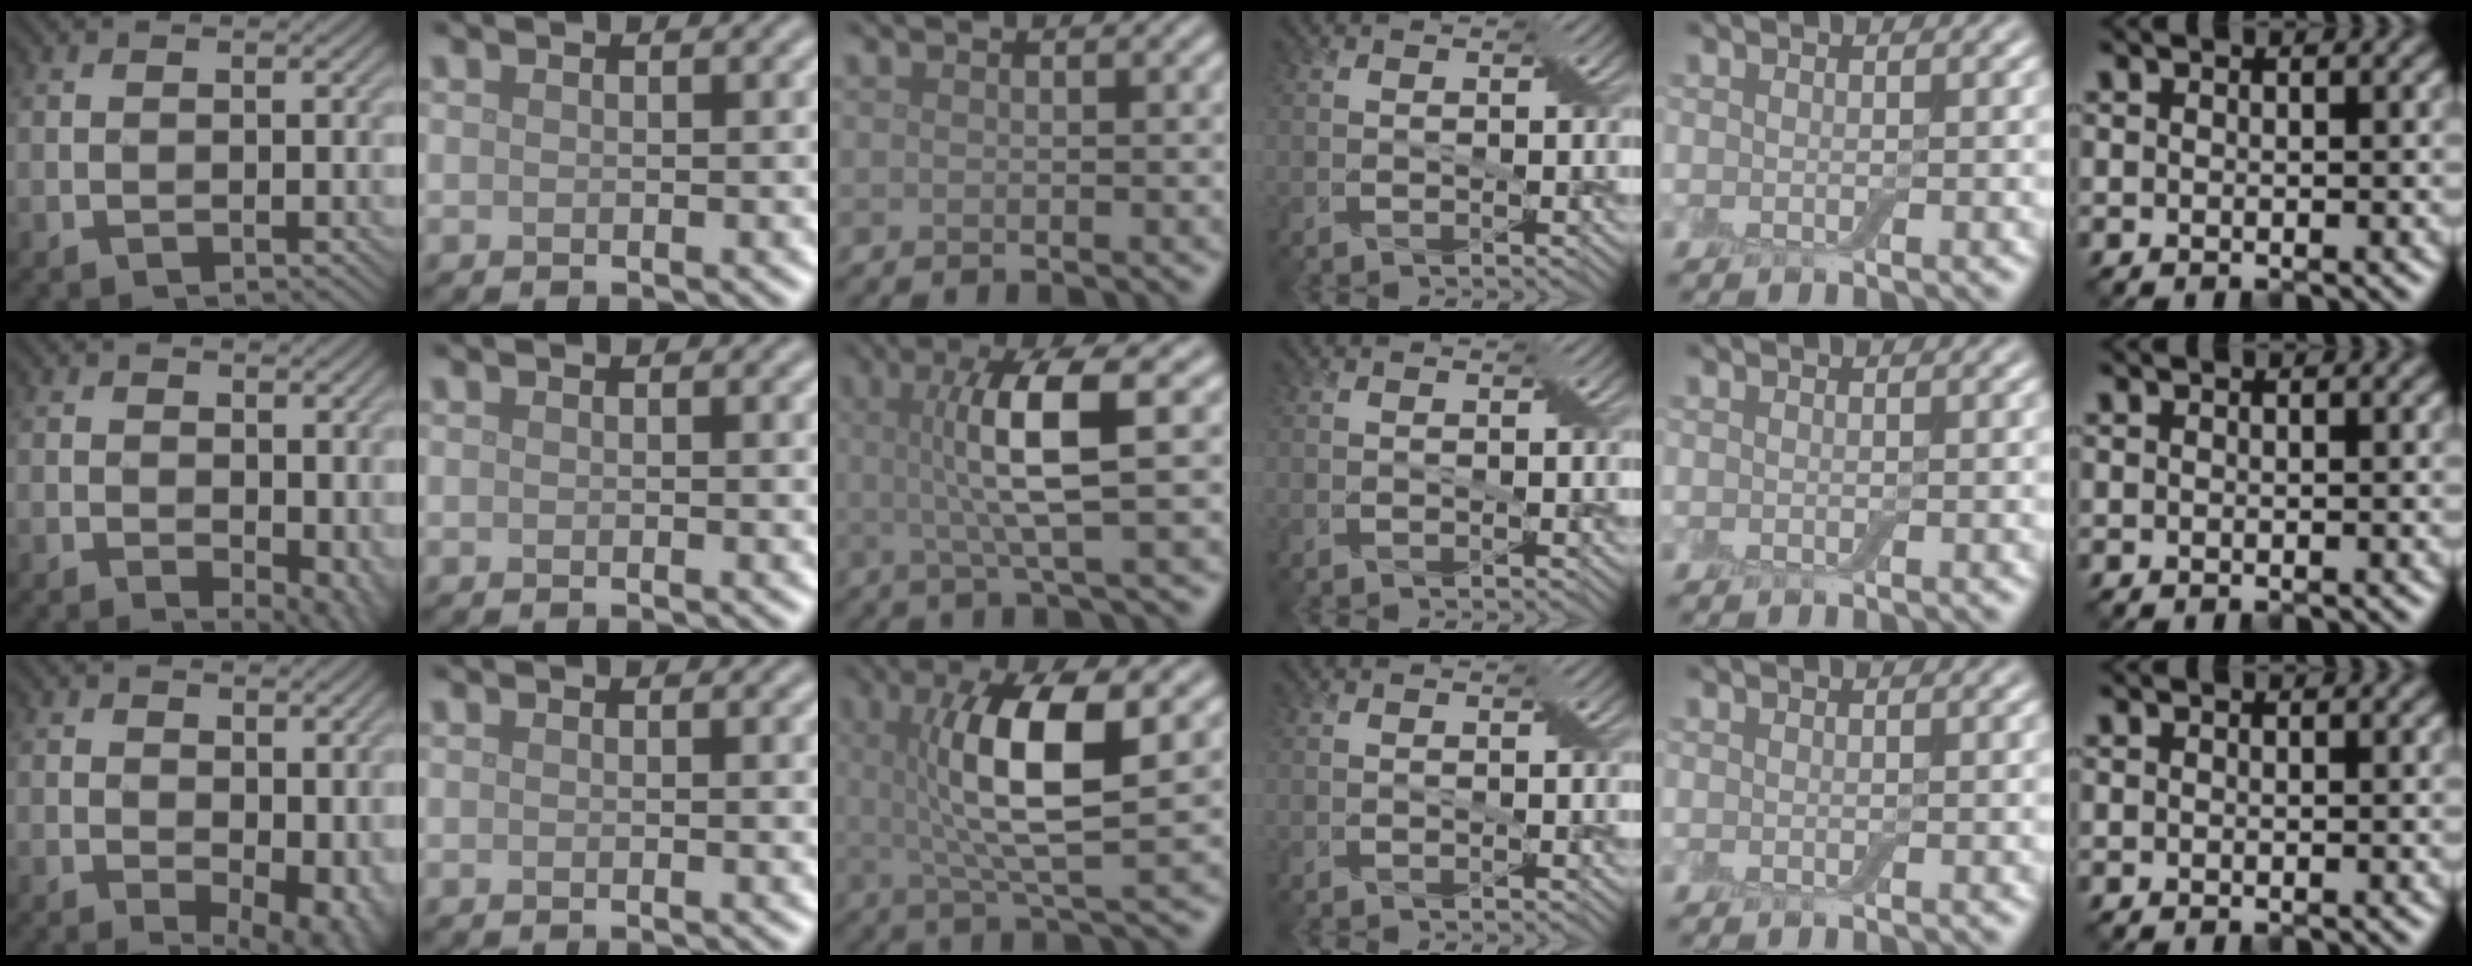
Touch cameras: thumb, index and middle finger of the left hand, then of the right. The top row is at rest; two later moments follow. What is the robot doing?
{"motion": "pour", "object": "bottle"}